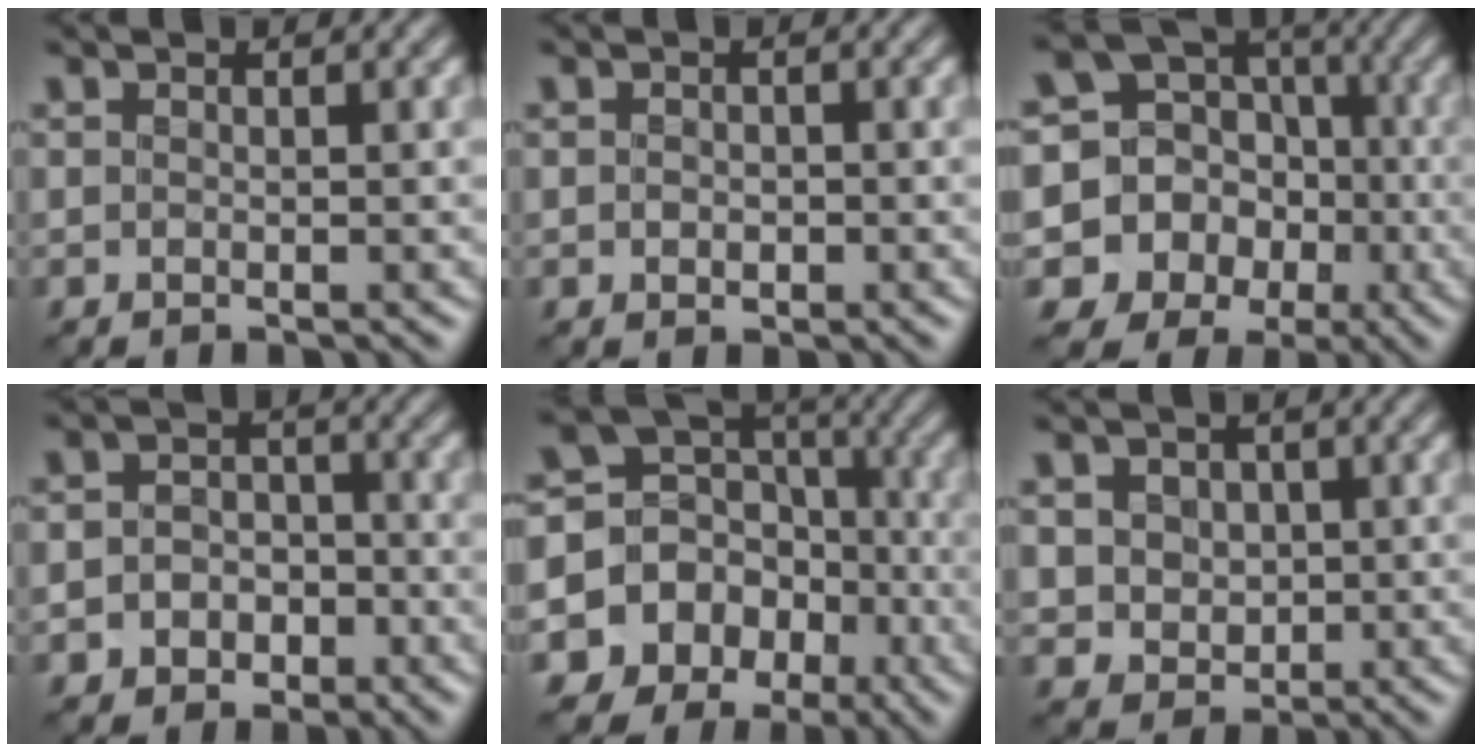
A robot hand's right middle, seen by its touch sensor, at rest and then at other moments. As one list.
[{"total": 0.9, "force": [-0.1, 0.8, 0.5], "torque": [-0.010, -0.004, -0.004]}, {"total": 14.0, "force": [-4.3, 12.8, 3.7], "torque": [-0.109, -0.016, -0.075]}, {"total": 3.9, "force": [-1.7, 3.2, 1.5], "torque": [0.002, 0.004, -0.040]}, {"total": 14.2, "force": [-5.6, 12.6, 3.7], "torque": [-0.091, -0.018, -0.092]}, {"total": 3.9, "force": [0.7, 3.3, 1.9], "torque": [-0.034, 0.007, 0.005]}]